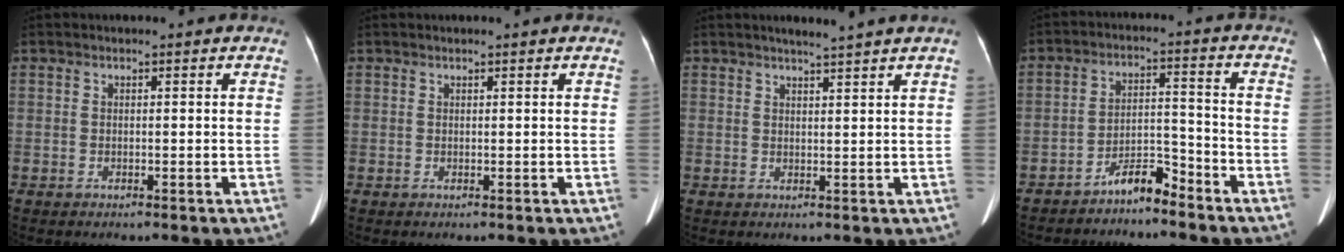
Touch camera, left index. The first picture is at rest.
{"total": 0.0}
{"total": 3.4, "force": [2.8, -0.9, 1.6], "torque": [-0.021, 0.001, 0.040]}
{"total": 5.2, "force": [-4.6, 0.8, 2.2], "torque": [-0.034, 0.005, -0.083]}